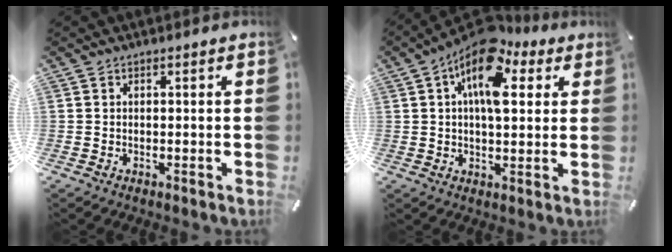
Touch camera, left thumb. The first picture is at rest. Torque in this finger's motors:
{"motor_torque": [0.20, 1.16, 1.90, -0.87, 0.18]}